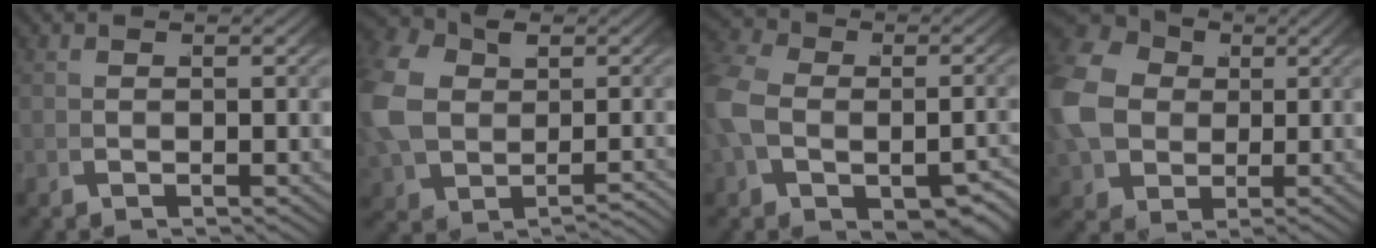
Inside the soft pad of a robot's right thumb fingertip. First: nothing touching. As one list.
[{"total": 6.9, "force": [-0.1, 5.6, 4.1], "torque": [-0.115, -0.022, 0.022]}, {"total": 7.7, "force": [-1.2, 5.7, 5.1], "torque": [-0.119, -0.033, -0.002]}, {"total": 10.1, "force": [2.0, 8.1, 5.8], "torque": [-0.154, -0.022, 0.048]}]